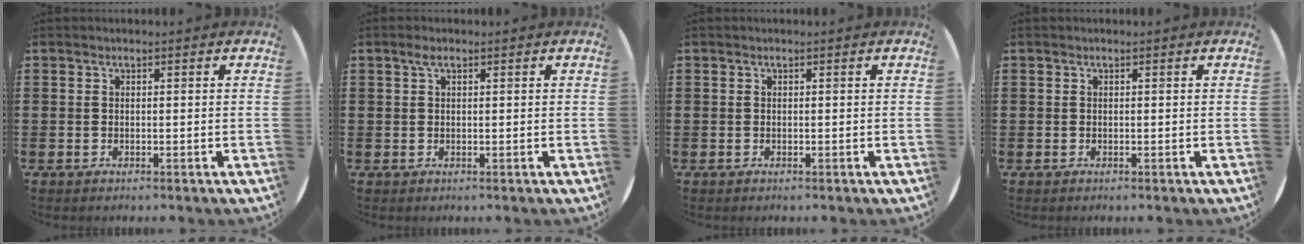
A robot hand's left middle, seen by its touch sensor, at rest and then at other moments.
{"total": 1.2, "force": [0.6, 0.6, 0.9], "torque": [-0.011, 0.003, 0.008]}
{"total": 0.0}
{"total": 0.0}